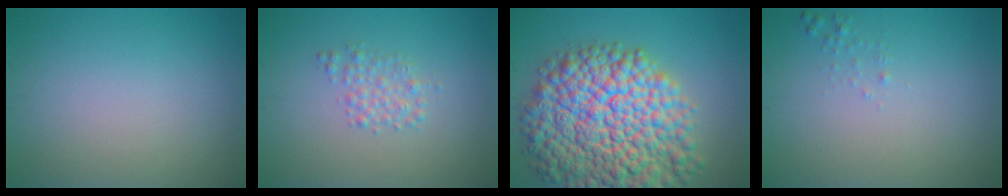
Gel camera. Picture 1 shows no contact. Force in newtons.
{"total": 1.8, "press": 1.8, "slide": 0.0}
{"total": 15.0, "press": 15.0, "slide": 0.7}
{"total": 0.6, "press": 0.6, "slide": 0.0}